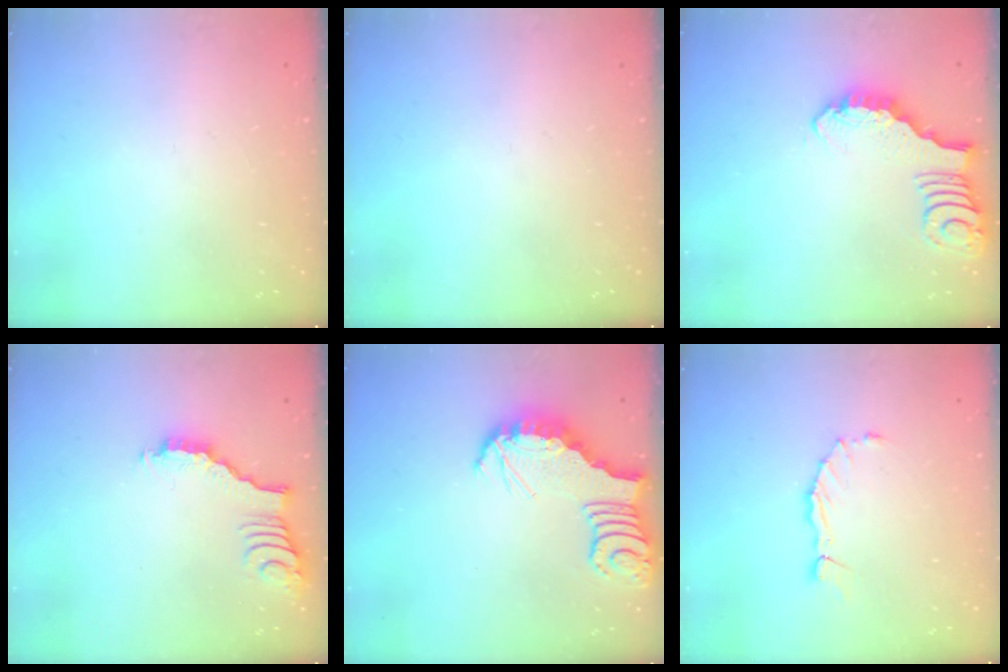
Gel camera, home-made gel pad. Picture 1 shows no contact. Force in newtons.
{"total": 0.0}
{"total": 4.2, "press": 4.2, "slide": 0.3}
{"total": 3.0, "press": 2.9, "slide": 0.4}
{"total": 4.0, "press": 4.0, "slide": 0.6}
{"total": 1.7, "press": 1.6, "slide": 0.1}